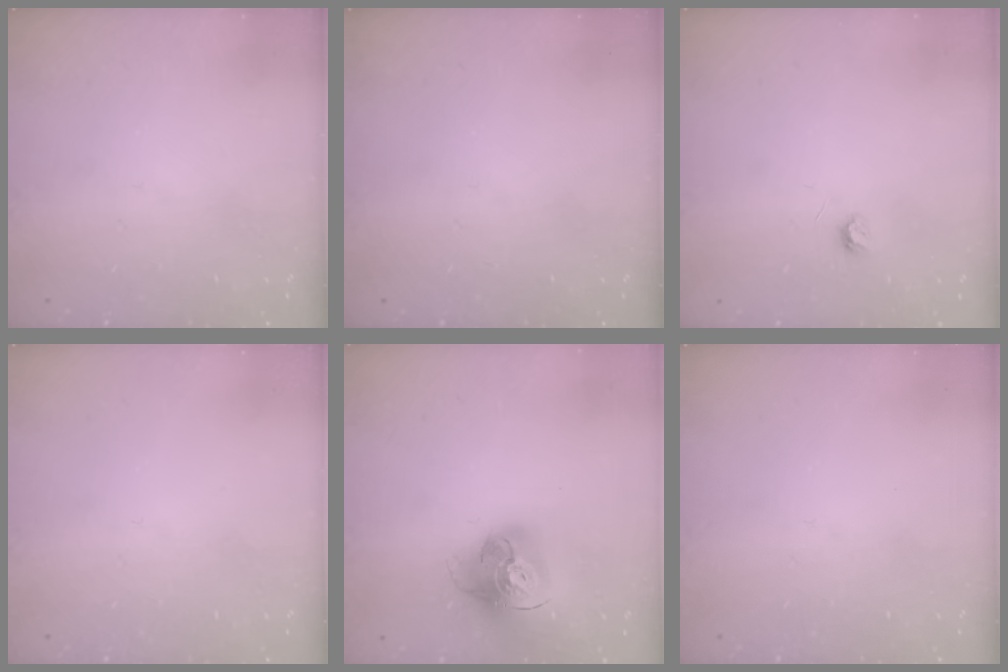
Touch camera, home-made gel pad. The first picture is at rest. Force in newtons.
{"total": 0.0}
{"total": 3.0, "press": 3.0, "slide": 0.4}
{"total": 0.0}
{"total": 16.4, "press": 16.3, "slide": 1.7}
{"total": 0.0}